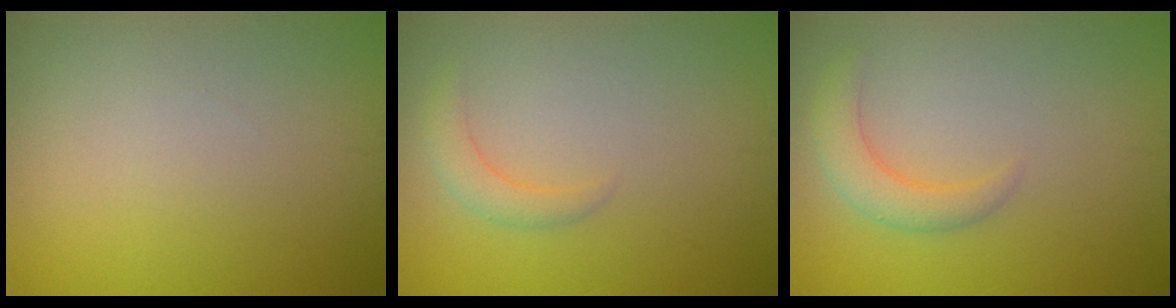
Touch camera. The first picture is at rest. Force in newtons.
{"total": 1.7, "press": 1.7, "slide": 0.3}
{"total": 2.6, "press": 2.5, "slide": 0.3}